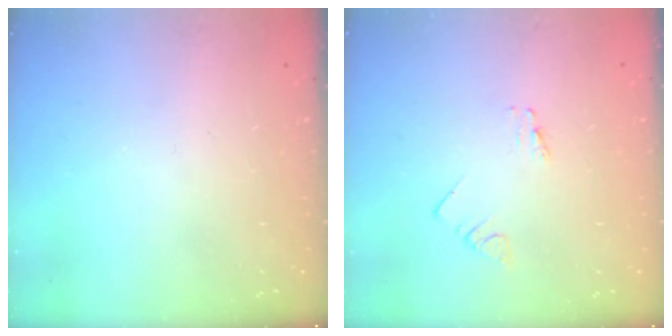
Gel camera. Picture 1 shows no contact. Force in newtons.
{"total": 0.7, "press": 0.7, "slide": 0.1}